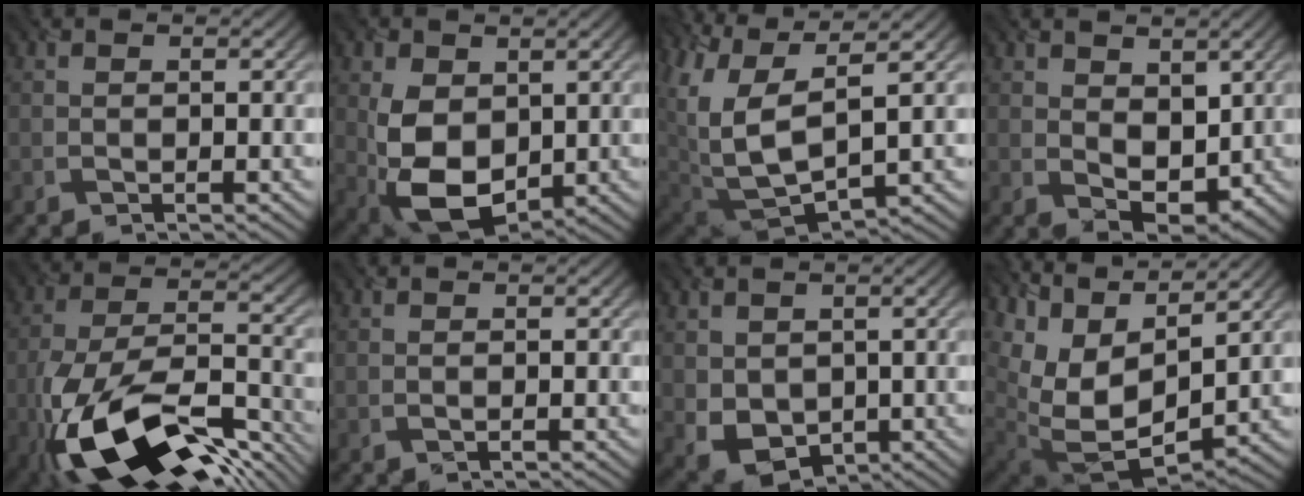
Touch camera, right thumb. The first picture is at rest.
{"total": 10.3, "force": [0.1, 6.9, 7.7], "torque": [-0.176, -0.013, 0.002]}
{"total": 14.6, "force": [4.1, 7.4, 11.9], "torque": [-0.283, -0.014, 0.101]}
{"total": 5.2, "force": [1.5, 3.4, 3.7], "torque": [-0.072, -0.011, 0.026]}
{"total": 18.7, "force": [-9.8, 8.1, 13.7], "torque": [-0.281, -0.029, -0.169]}
{"total": 0.0}
{"total": 4.9, "force": [0.4, 4.0, 2.8], "torque": [-0.085, -0.018, 0.013]}
{"total": 14.9, "force": [4.9, 8.4, 11.4], "torque": [-0.240, -0.002, 0.115]}